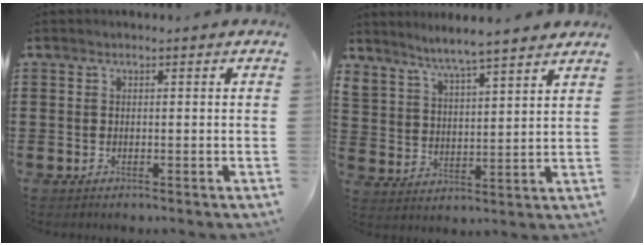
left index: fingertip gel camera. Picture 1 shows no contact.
{"total": 4.7, "force": [4.7, -0.5, 0.6], "torque": [-0.033, -0.033, 0.079]}